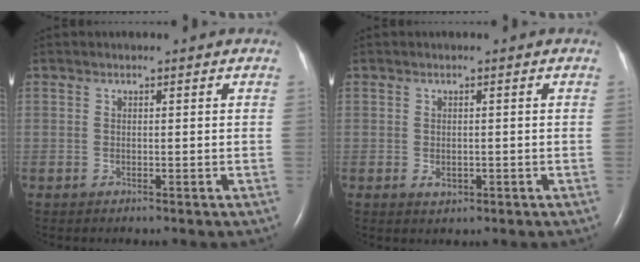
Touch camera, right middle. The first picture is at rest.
{"total": 1.5, "force": [-0.4, 1.1, 1.0], "torque": [-0.018, -0.001, 0.001]}